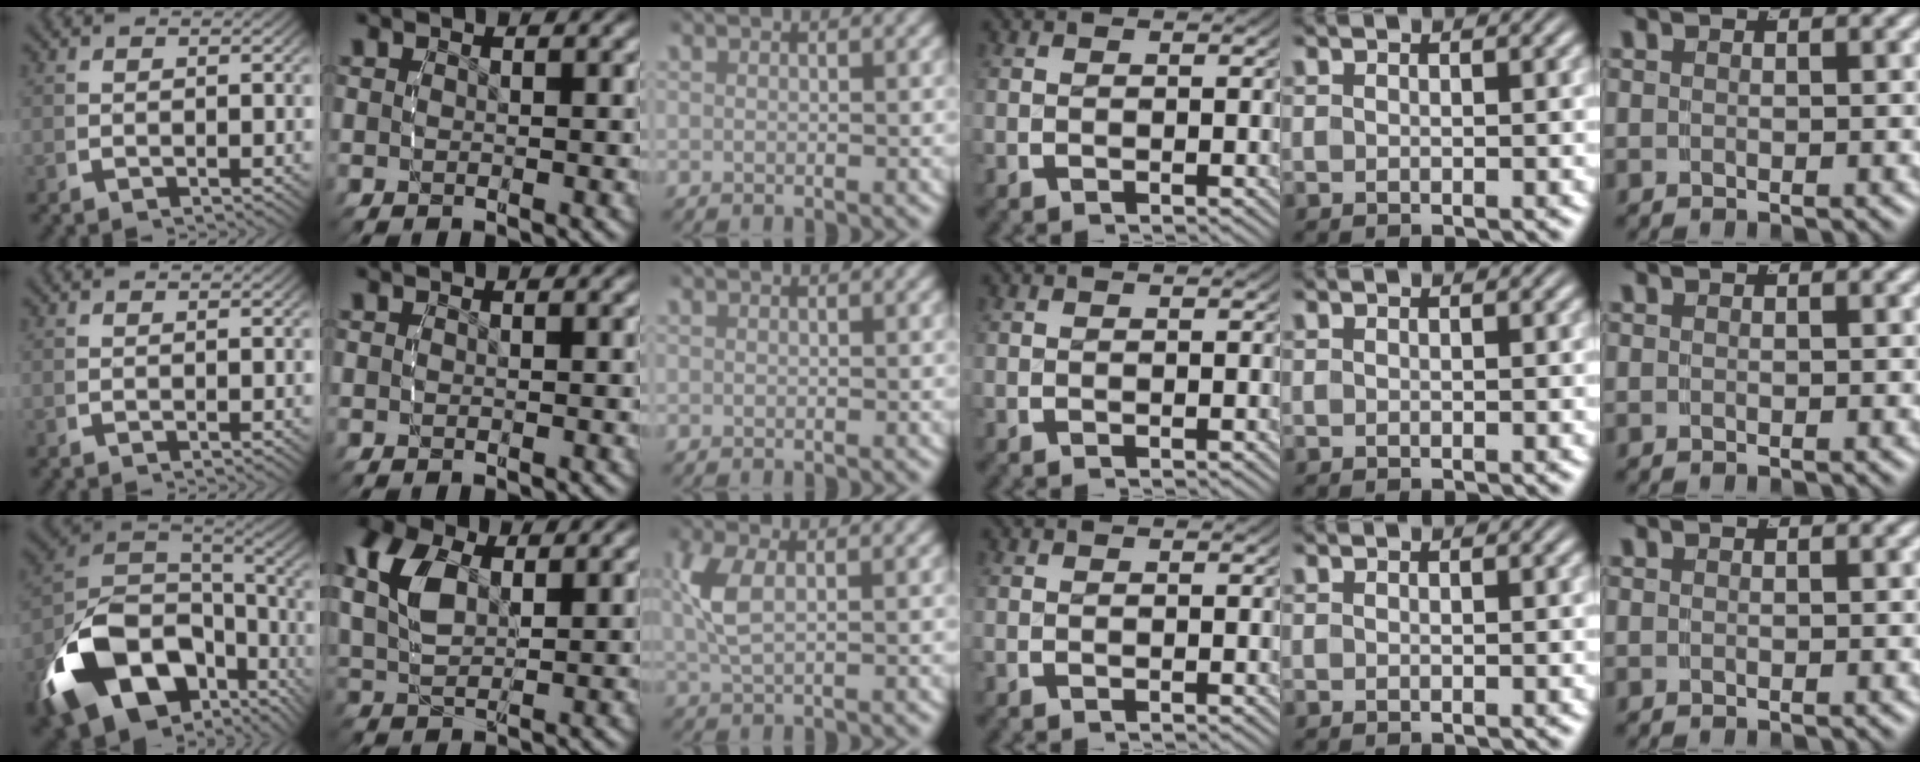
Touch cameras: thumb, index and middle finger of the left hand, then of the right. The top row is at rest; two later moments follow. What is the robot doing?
{"motion": "grasp_and_lifting", "object": "ethernet cable"}